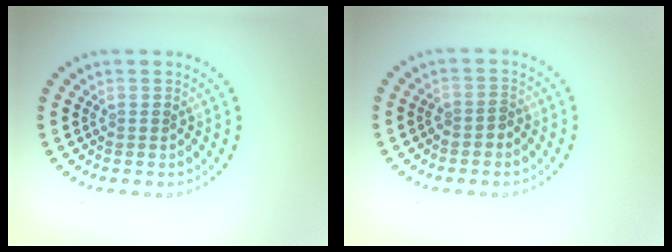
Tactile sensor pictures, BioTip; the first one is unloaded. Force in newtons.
{"total": 1.1, "press": 1.0, "slide": 0.4}